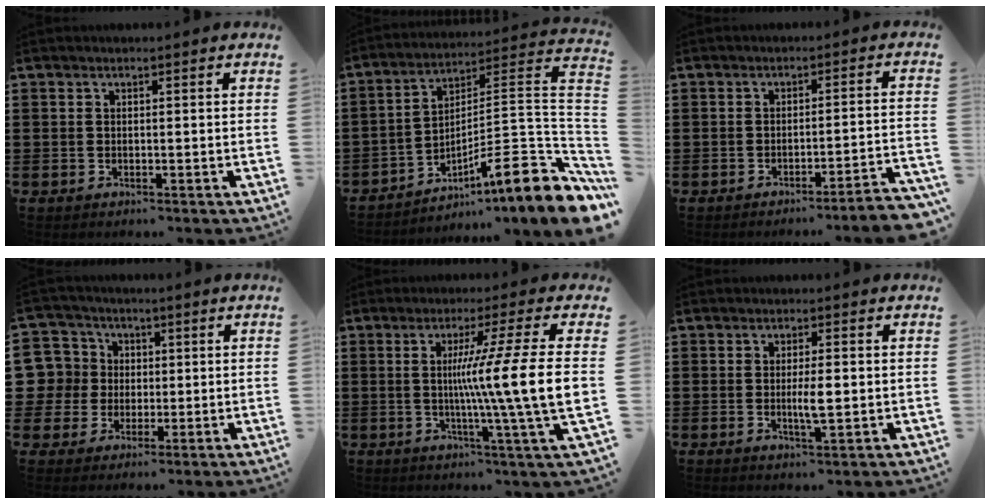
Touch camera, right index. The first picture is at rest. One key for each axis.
{"total": 10.3, "fx": -5.5, "fy": 1.4, "fz": 8.6, "tx": -0.120, "ty": -0.021, "tz": -0.112}
{"total": 3.3, "fx": -2.8, "fy": -0.6, "fz": 1.7, "tx": -0.030, "ty": -0.013, "tz": -0.058}
{"total": 7.6, "fx": 0.5, "fy": 7.5, "fz": 1.1, "tx": -0.078, "ty": 0.010, "tz": 0.006}
{"total": 13.1, "fx": 0.2, "fy": -1.3, "fz": 13.1, "tx": -0.235, "ty": -0.016, "tz": -0.010}
{"total": 3.9, "fx": -0.3, "fy": 0.8, "fz": 3.8, "tx": -0.075, "ty": -0.004, "tz": -0.008}